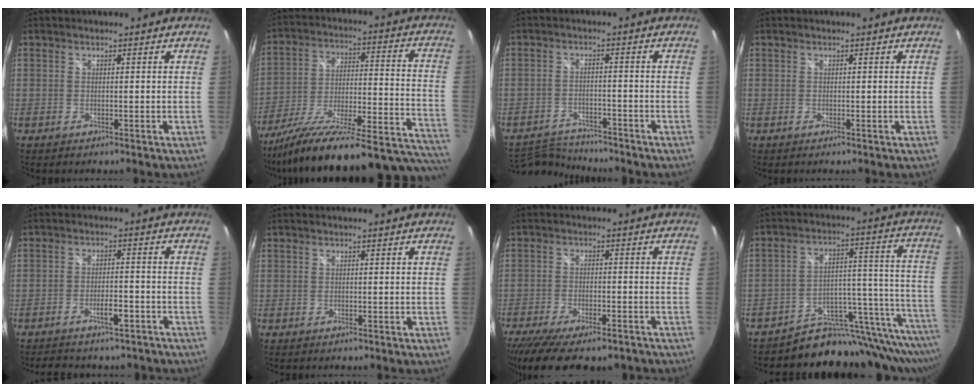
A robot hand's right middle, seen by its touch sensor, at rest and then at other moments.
{"total": 33.0, "force": [-26.9, 6.1, 18.2], "torque": [-0.243, -0.055, -0.383]}
{"total": 8.3, "force": [-8.1, 1.5, 1.3], "torque": [-0.048, 0.001, -0.136]}
{"total": 0.0}
{"total": 7.1, "force": [-5.7, 2.6, 3.4], "torque": [-0.068, 0.006, -0.075]}
{"total": 0.0}
{"total": 15.2, "force": [-11.9, 4.5, 8.3], "torque": [-0.175, -0.051, -0.182]}
{"total": 18.6, "force": [-16.8, 6.0, 5.3], "torque": [-0.035, 0.026, -0.252]}